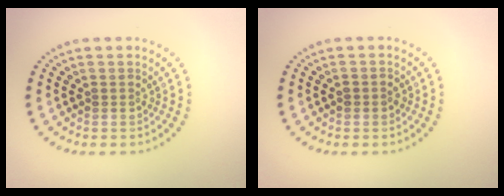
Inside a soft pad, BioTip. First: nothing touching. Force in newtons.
{"total": 0.9, "press": 0.8, "slide": 0.2}